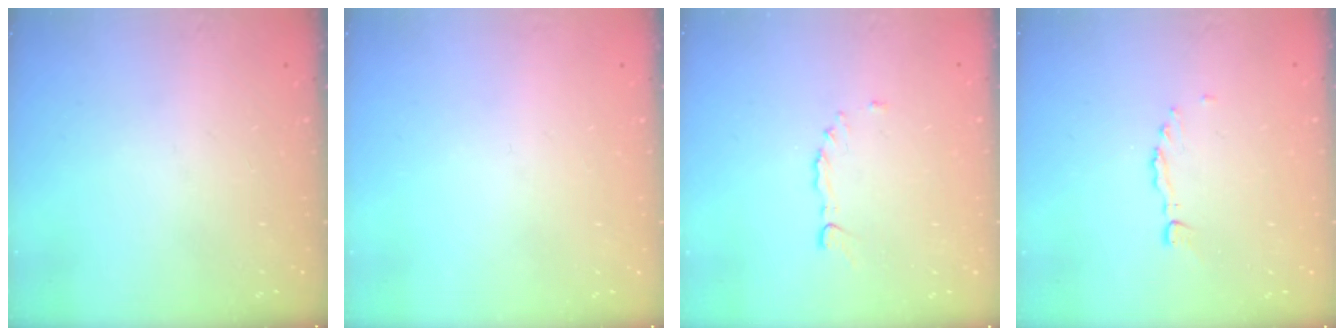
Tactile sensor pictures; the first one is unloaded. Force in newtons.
{"total": 0.0}
{"total": 2.3, "press": 2.2, "slide": 0.7}
{"total": 0.0}